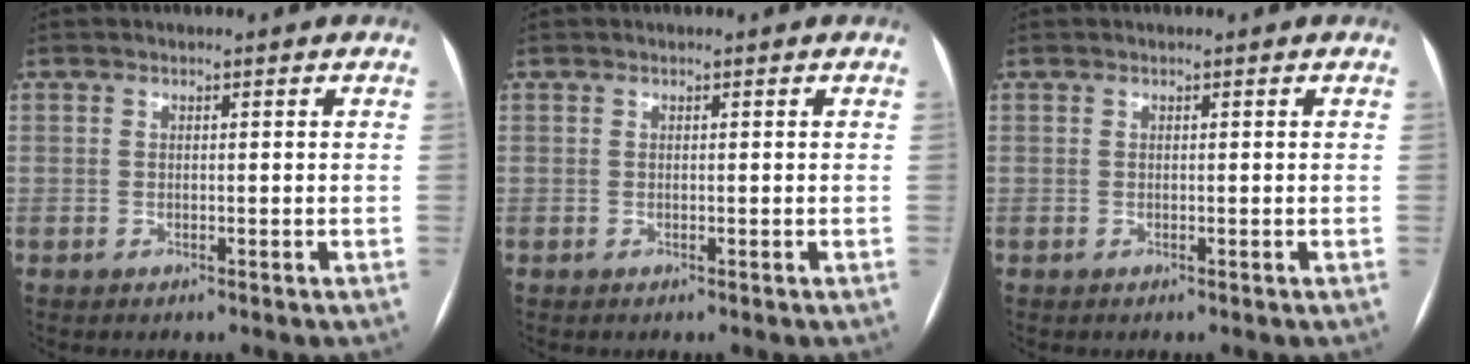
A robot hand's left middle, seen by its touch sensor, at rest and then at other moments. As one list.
[{"total": 0.0}, {"total": 0.0}]